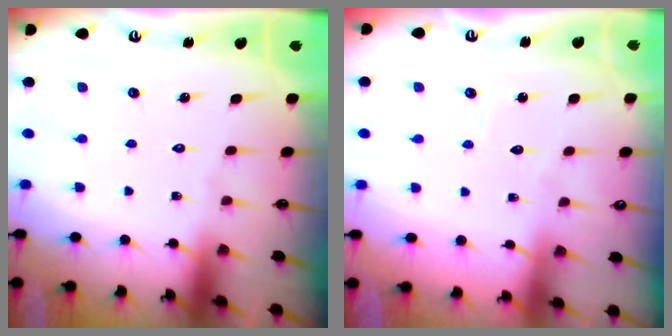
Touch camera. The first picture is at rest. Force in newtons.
{"total": 2.5, "press": 2.4, "slide": 0.3}